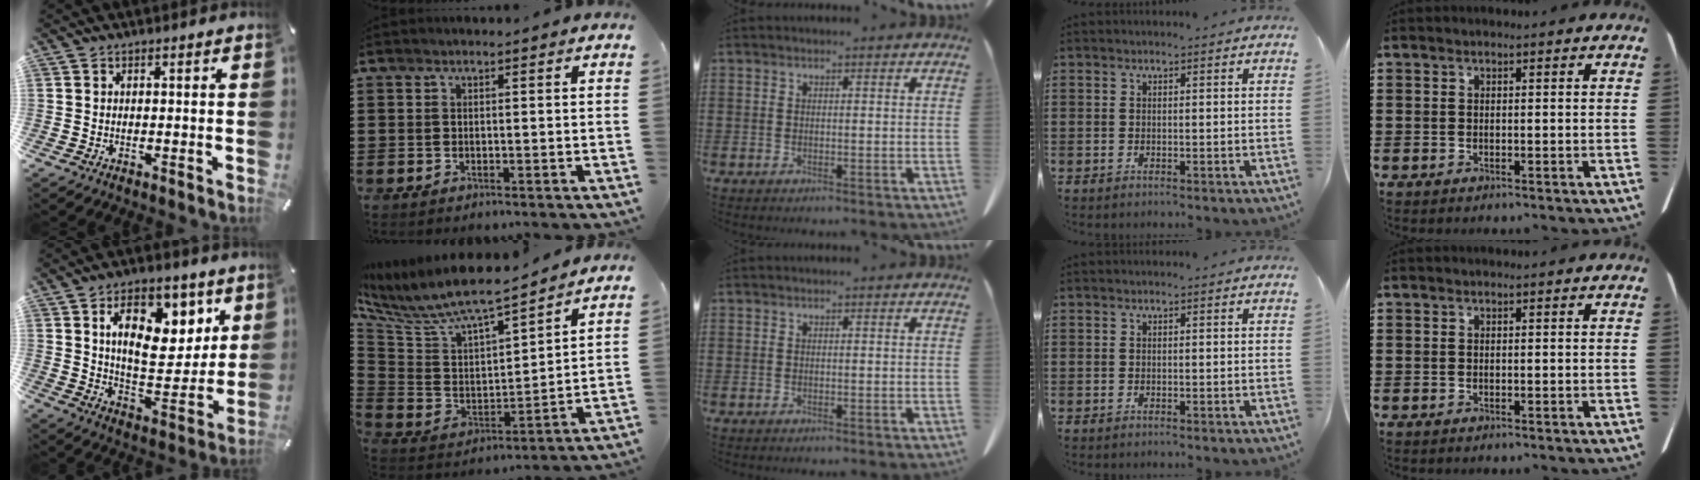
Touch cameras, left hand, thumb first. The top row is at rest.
{"thumb": {"total": 15.8, "force": [7.4, 9.5, 10.1], "torque": [-0.148, -0.030, 0.127]}, "index": {"total": 7.7, "force": [6.8, 1.4, 3.2], "torque": [-0.096, -0.055, 0.111]}}